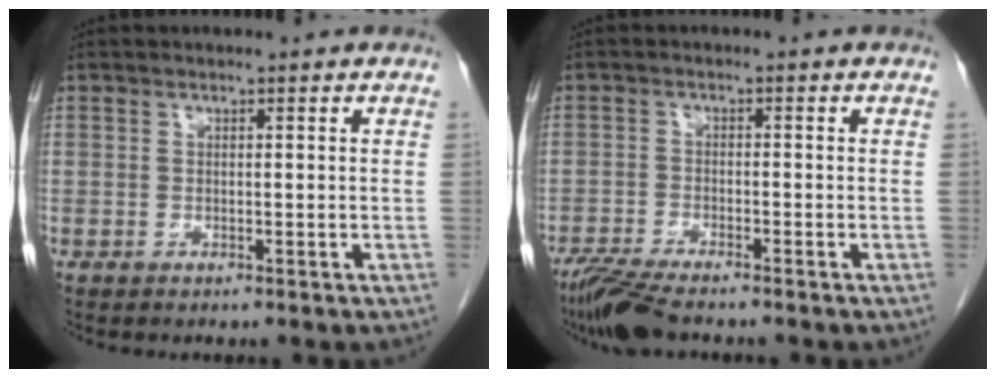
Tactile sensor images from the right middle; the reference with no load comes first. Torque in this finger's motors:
{"motor_torque": [0.36, -0.29, 0.02, 0.04]}